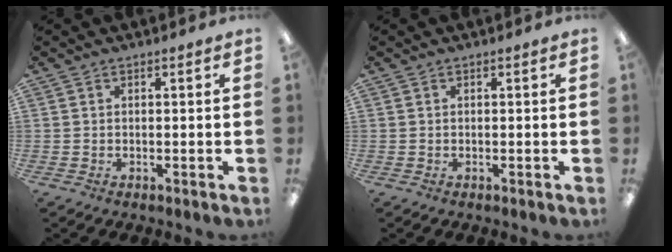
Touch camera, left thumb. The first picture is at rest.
{"total": 0.0}